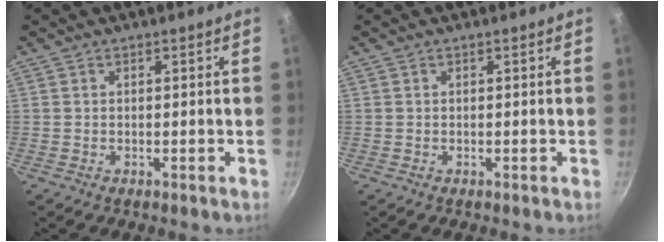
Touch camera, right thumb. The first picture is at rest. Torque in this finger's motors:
{"motor_torque": [-0.13, 0.07, -0.07, 0.03, -0.01]}